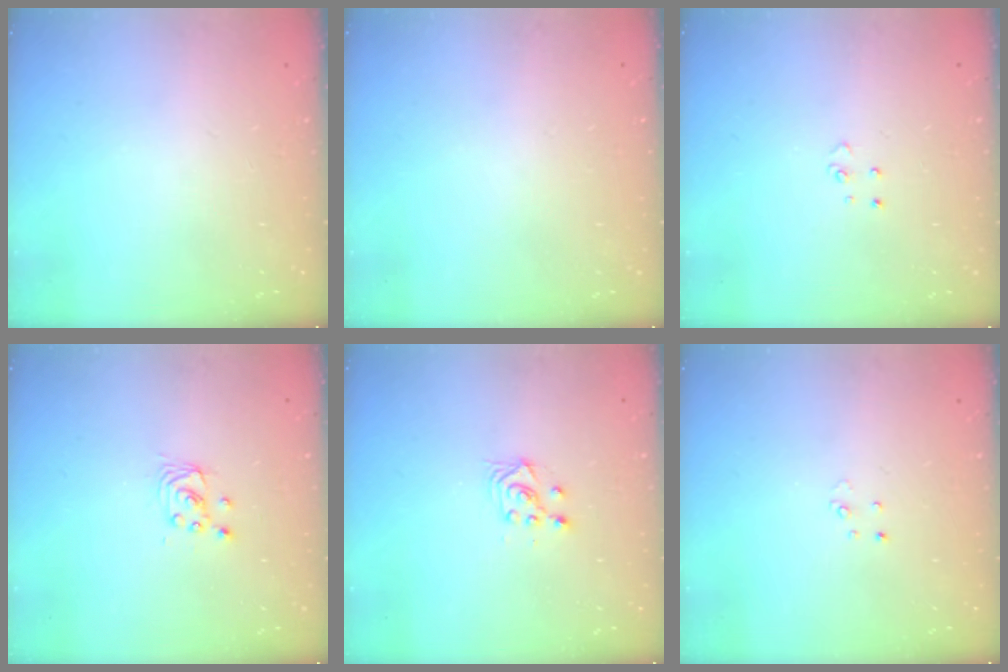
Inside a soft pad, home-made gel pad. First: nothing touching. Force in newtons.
{"total": 0.0}
{"total": 3.3, "press": 3.3, "slide": 0.3}
{"total": 2.7, "press": 2.7, "slide": 0.2}
{"total": 3.6, "press": 3.5, "slide": 0.9}
{"total": 2.6, "press": 2.6, "slide": 0.3}